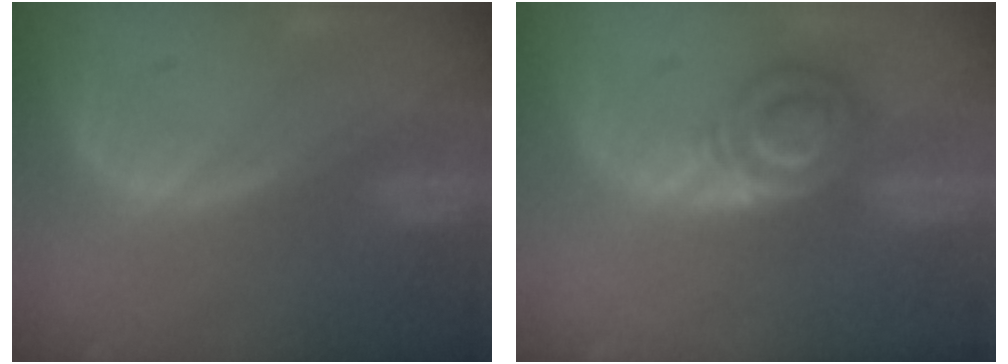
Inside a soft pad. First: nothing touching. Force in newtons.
{"total": 5.9, "press": 5.8, "slide": 0.8}